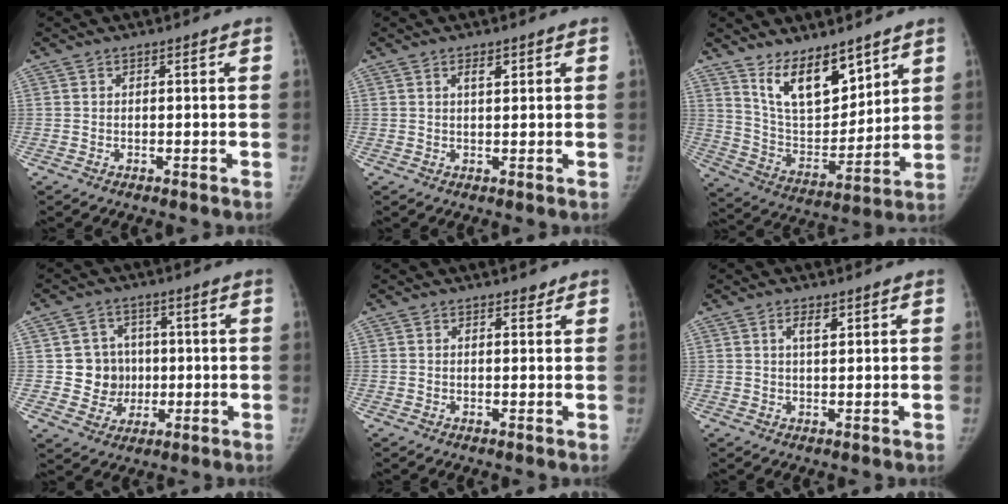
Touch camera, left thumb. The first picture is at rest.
{"total": 2.1, "force": [1.1, 0.9, 1.5], "torque": [-0.020, -0.004, 0.018]}
{"total": 14.7, "force": [10.0, 6.5, 8.5], "torque": [-0.099, -0.073, 0.195]}
{"total": 7.8, "force": [0.2, 7.6, 1.9], "torque": [0.012, 0.012, 0.009]}
{"total": 1.2, "force": [1.0, 0.6, 0.3], "torque": [0.005, -0.006, 0.010]}
{"total": 2.5, "force": [1.3, 1.0, 1.9], "torque": [-0.028, -0.006, 0.023]}